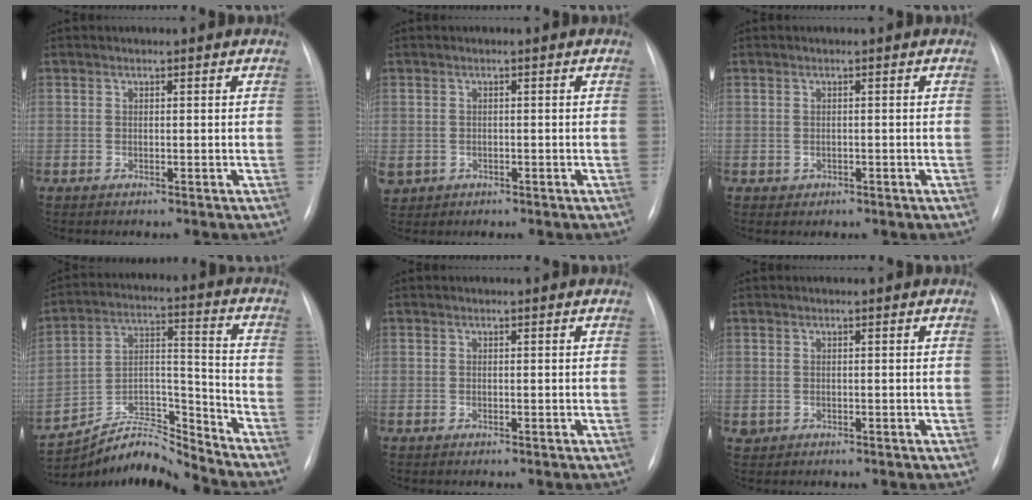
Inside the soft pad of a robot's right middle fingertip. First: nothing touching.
{"total": 4.6, "force": [-1.8, 4.0, 1.4], "torque": [-0.042, 0.003, -0.020]}
{"total": 0.9, "force": [-0.3, 0.9, 0.2], "torque": [-0.003, 0.002, -0.001]}
{"total": 10.8, "force": [-10.8, -0.4, 0.3], "torque": [-0.006, 0.057, -0.197]}
{"total": 0.0}
{"total": 0.9, "force": [-0.2, 0.8, 0.2], "torque": [-0.003, 0.003, 0.001]}